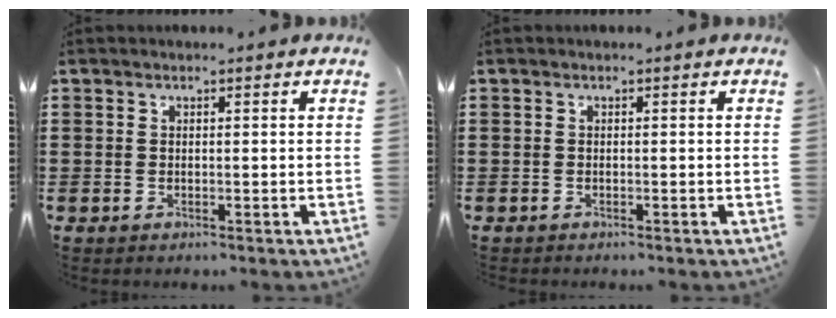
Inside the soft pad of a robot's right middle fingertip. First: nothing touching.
{"total": 0.0}